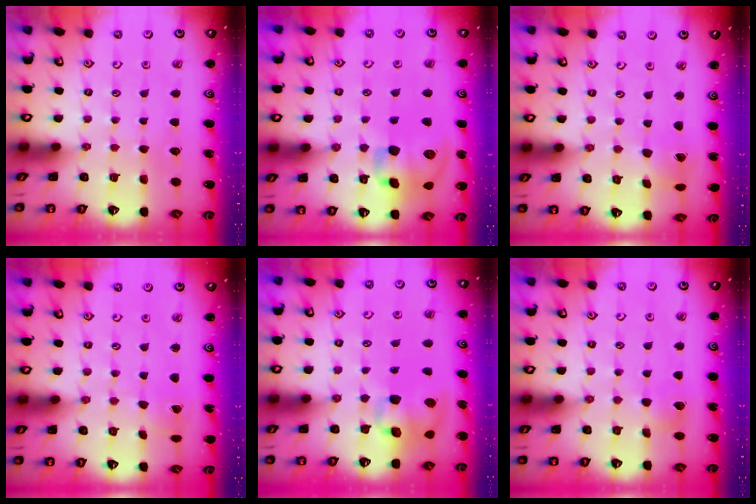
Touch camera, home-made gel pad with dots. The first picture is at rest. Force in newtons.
{"total": 14.9, "press": 14.7, "slide": 2.5}
{"total": 2.0, "press": 2.0, "slide": 0.3}
{"total": 2.6, "press": 2.6, "slide": 0.2}
{"total": 11.4, "press": 11.3, "slide": 1.5}
{"total": 4.2, "press": 4.1, "slide": 0.6}